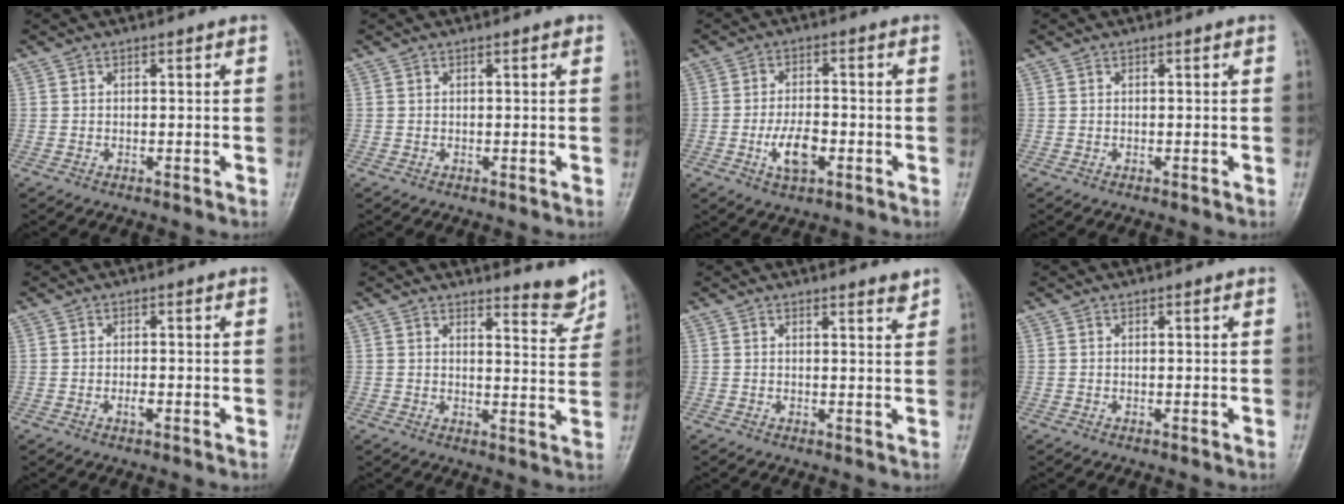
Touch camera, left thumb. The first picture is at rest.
{"total": 0.5, "force": [0.3, 0.2, 0.4], "torque": [-0.007, 0.000, 0.000]}
{"total": 6.7, "force": [-2.2, 3.5, 5.3], "torque": [-0.091, 0.011, -0.038]}
{"total": 0.0}
{"total": 1.3, "force": [-0.5, 0.6, 1.1], "torque": [-0.020, 0.001, -0.010]}
{"total": 5.0, "force": [4.6, 0.9, 1.7], "torque": [-0.011, -0.051, 0.061]}
{"total": 1.8, "force": [1.6, 0.2, 0.7], "torque": [-0.003, -0.015, 0.022]}
{"total": 0.0}